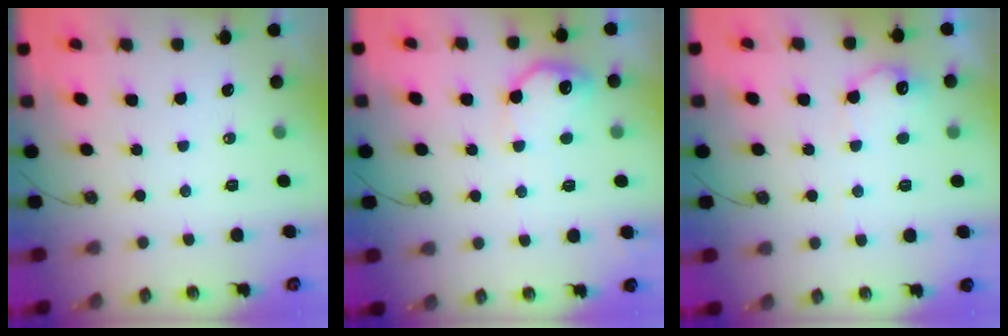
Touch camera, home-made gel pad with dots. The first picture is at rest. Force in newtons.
{"total": 11.2, "press": 11.2, "slide": 0.3}
{"total": 10.5, "press": 10.5, "slide": 0.3}